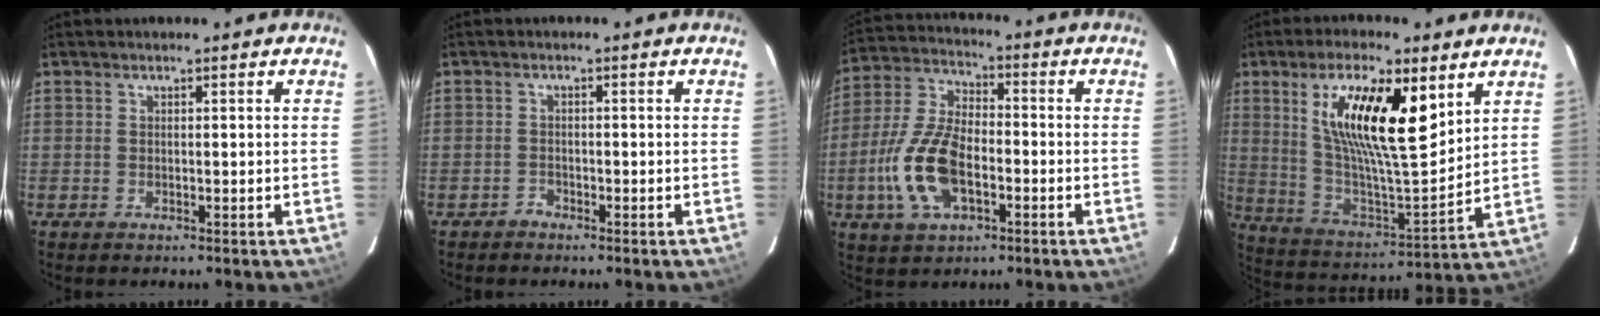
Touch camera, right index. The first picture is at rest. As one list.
[{"total": 1.4, "force": [-1.2, 0.7, -0.2], "torque": [0.002, 0.007, -0.021]}, {"total": 14.2, "force": [-4.4, 7.1, 11.4], "torque": [-0.251, 0.003, -0.082]}, {"total": 19.5, "force": [8.4, 5.7, 16.7], "torque": [-0.299, 0.001, 0.155]}]